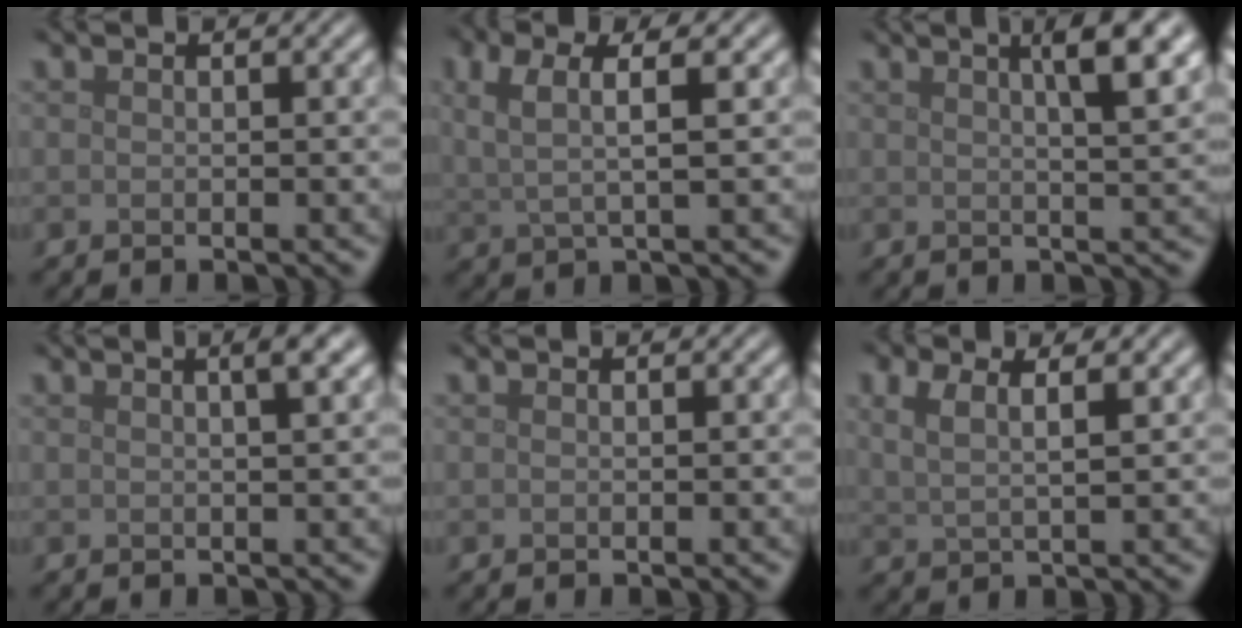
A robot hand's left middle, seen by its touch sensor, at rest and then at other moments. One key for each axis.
{"total": 3.5, "fx": 1.1, "fy": 1.0, "fz": 3.1, "tx": -0.066, "ty": 0.001, "tz": 0.022}
{"total": 5.6, "fx": 2.5, "fy": 1.5, "fz": 4.7, "tx": -0.041, "ty": 0.023, "tz": 0.020}
{"total": 2.7, "fx": 1.1, "fy": 0.8, "fz": 2.3, "tx": -0.018, "ty": 0.010, "tz": 0.000}
{"total": 0.0}
{"total": 3.4, "fx": 1.6, "fy": 1.4, "fz": 2.6, "tx": -0.043, "ty": 0.008, "tz": 0.020}